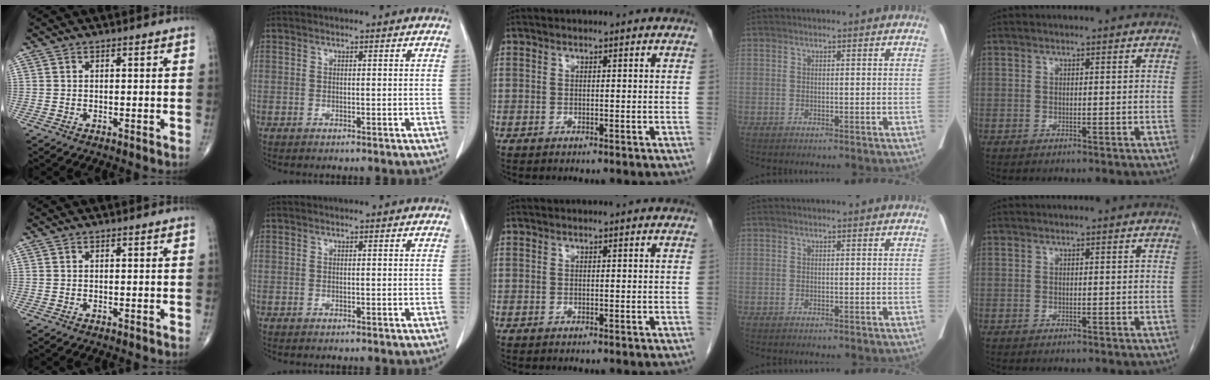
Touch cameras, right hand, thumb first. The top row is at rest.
{}